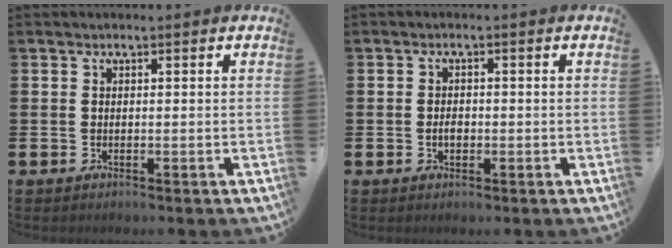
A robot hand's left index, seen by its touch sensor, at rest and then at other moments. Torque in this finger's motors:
{"motor_torque": [0.38, -0.03, 0.01, 0.05]}